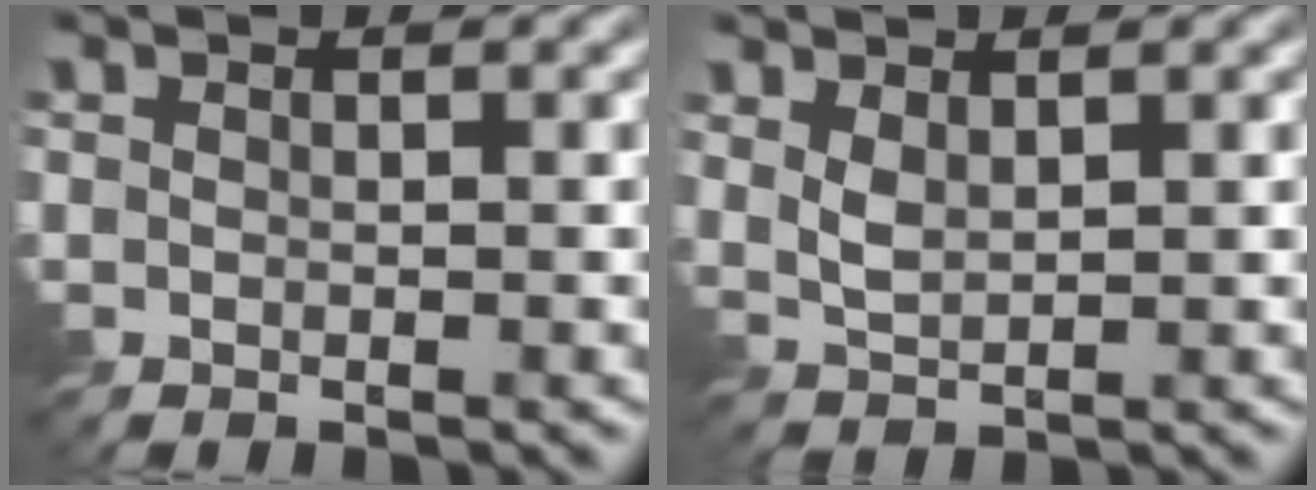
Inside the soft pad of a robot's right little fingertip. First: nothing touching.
{"total": 1.6, "force": [0.9, 0.6, 1.2], "torque": [-0.035, -0.002, 0.021]}